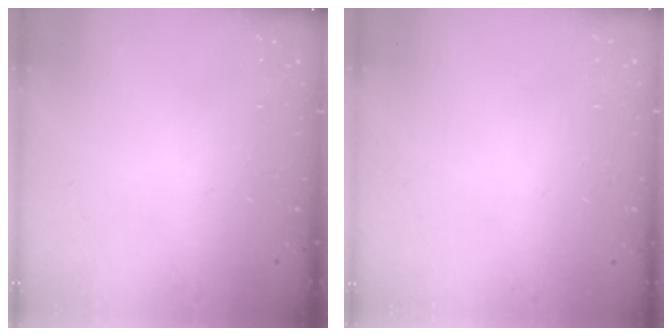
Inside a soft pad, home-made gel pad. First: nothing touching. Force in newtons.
{"total": 0.0}